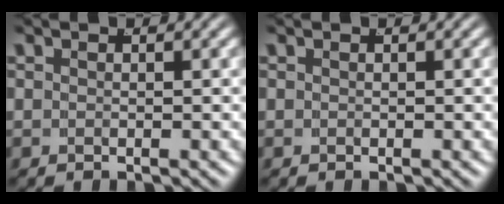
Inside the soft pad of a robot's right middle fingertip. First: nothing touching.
{"total": 0.0}